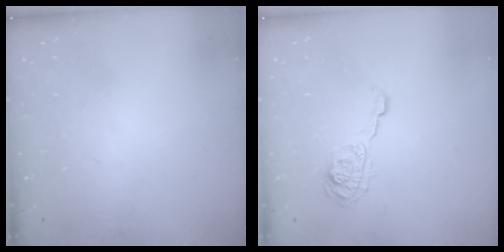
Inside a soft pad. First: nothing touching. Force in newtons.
{"total": 9.2, "press": 9.2, "slide": 0.4}